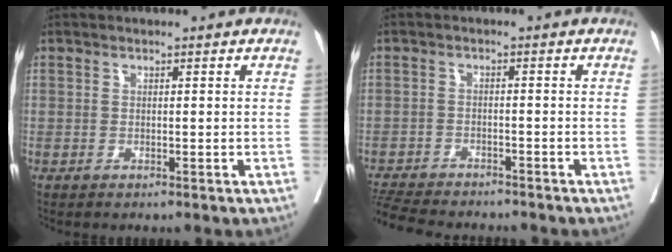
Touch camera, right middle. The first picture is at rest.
{"total": 10.8, "force": [-9.9, 1.8, 3.8], "torque": [-0.072, -0.010, -0.151]}